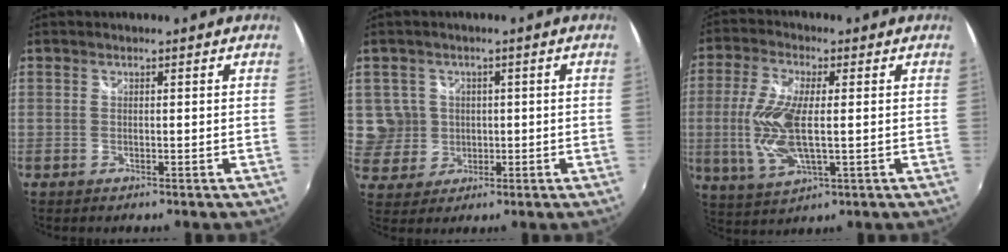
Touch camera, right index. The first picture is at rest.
{"total": 6.1, "force": [0.6, 6.0, 0.7], "torque": [-0.021, 0.010, 0.022]}
{"total": 12.0, "force": [-0.5, 4.1, 11.3], "torque": [-0.240, -0.007, -0.007]}